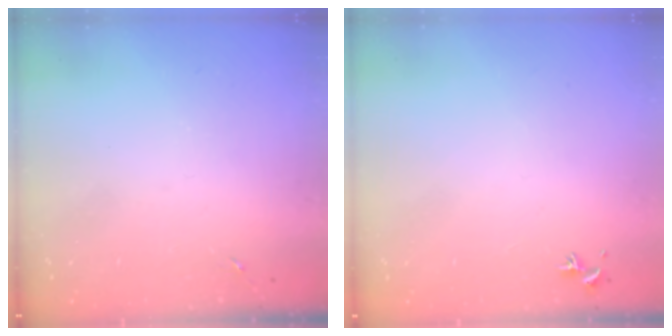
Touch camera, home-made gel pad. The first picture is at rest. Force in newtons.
{"total": 0.7, "press": 0.5, "slide": 0.4}